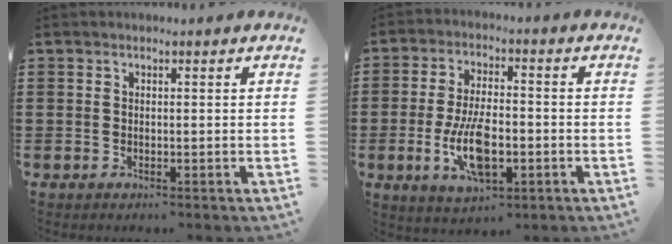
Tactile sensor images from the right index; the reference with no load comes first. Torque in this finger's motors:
{"motor_torque": [2.14, 0.00, 1.05, 0.21]}